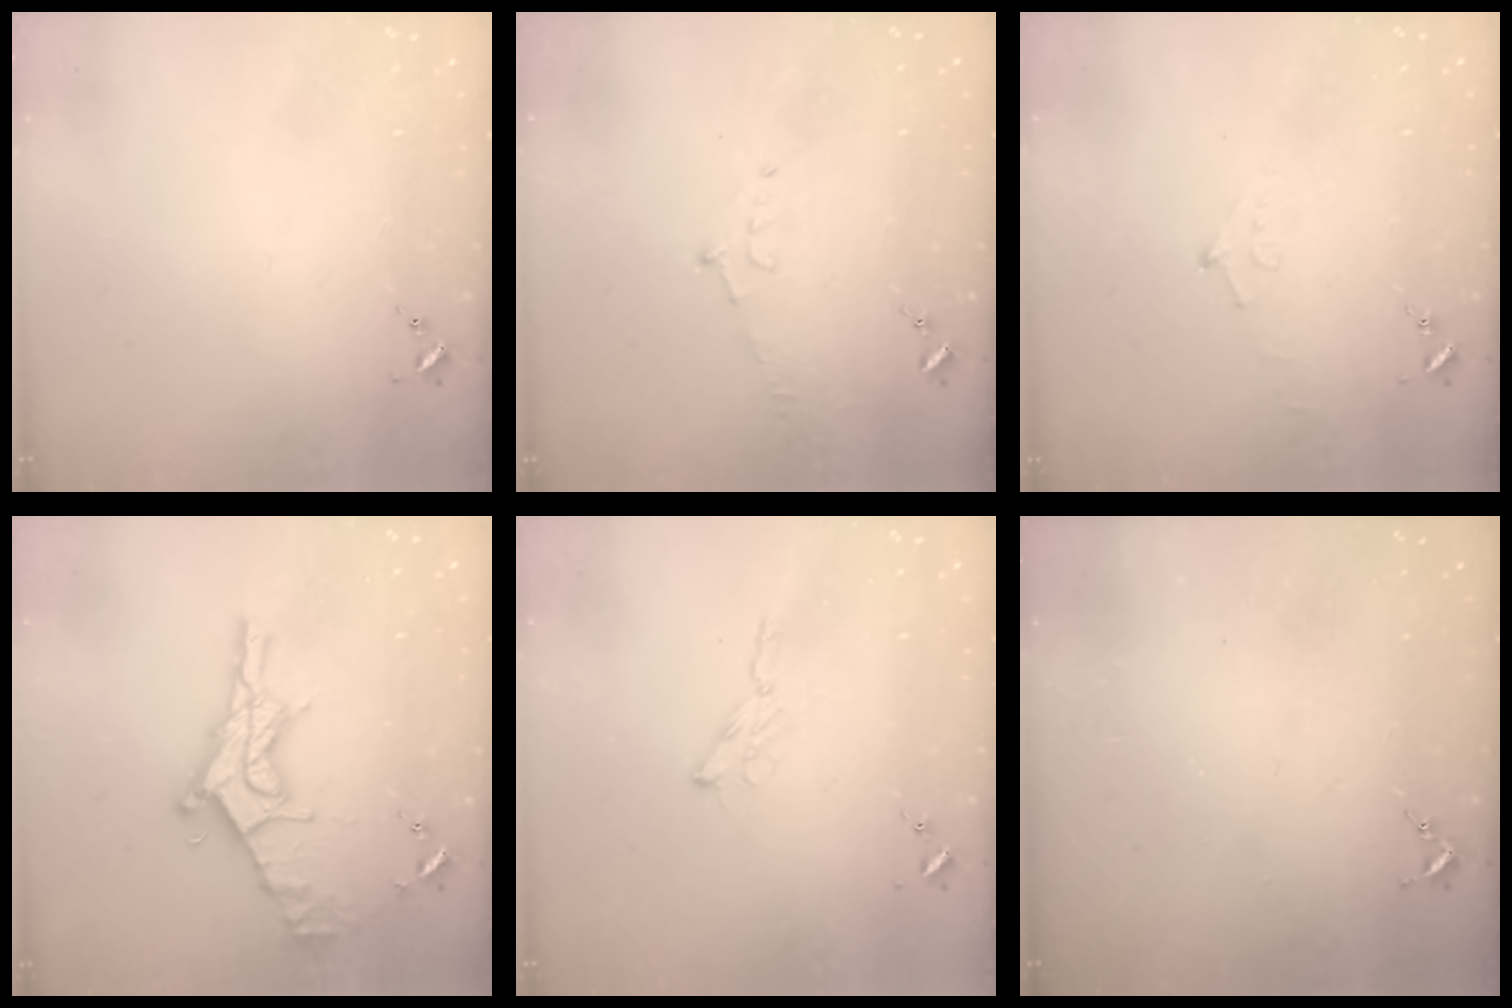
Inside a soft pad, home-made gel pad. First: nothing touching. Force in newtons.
{"total": 5.7, "press": 5.7, "slide": 0.6}
{"total": 5.2, "press": 5.2, "slide": 0.6}
{"total": 19.0, "press": 18.9, "slide": 1.3}
{"total": 2.9, "press": 2.9, "slide": 0.3}
{"total": 2.6, "press": 2.5, "slide": 0.3}